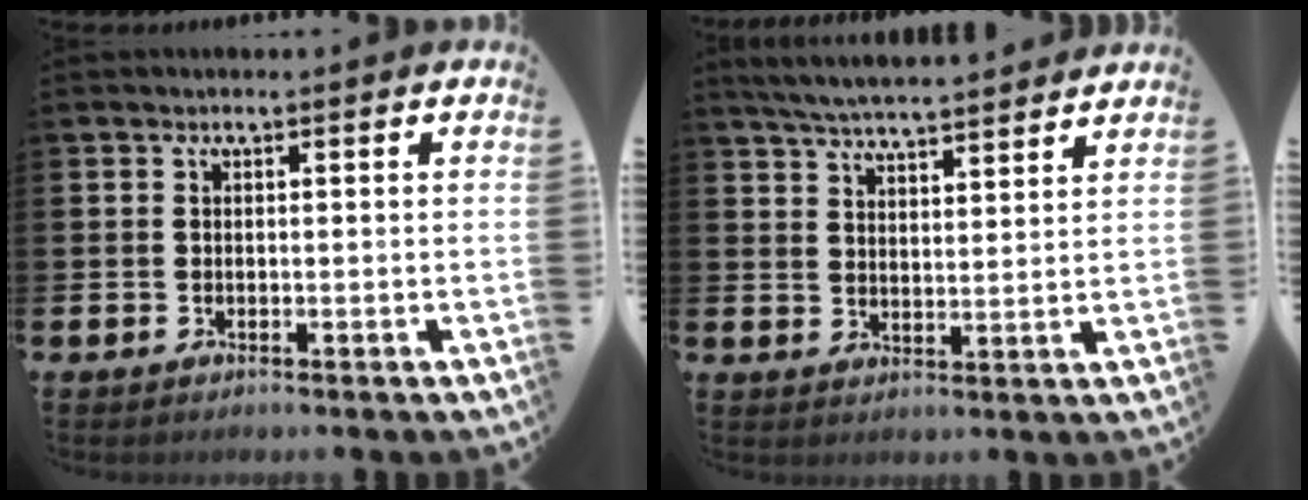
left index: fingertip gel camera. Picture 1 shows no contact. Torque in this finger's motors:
{"motor_torque": [0.72, -0.78, 0.36, 0.12]}